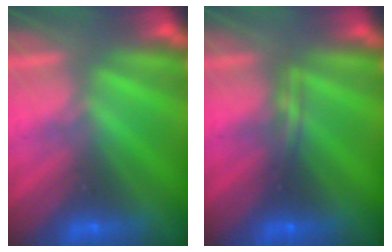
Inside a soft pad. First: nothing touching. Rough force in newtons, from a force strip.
{"total": 2.2}